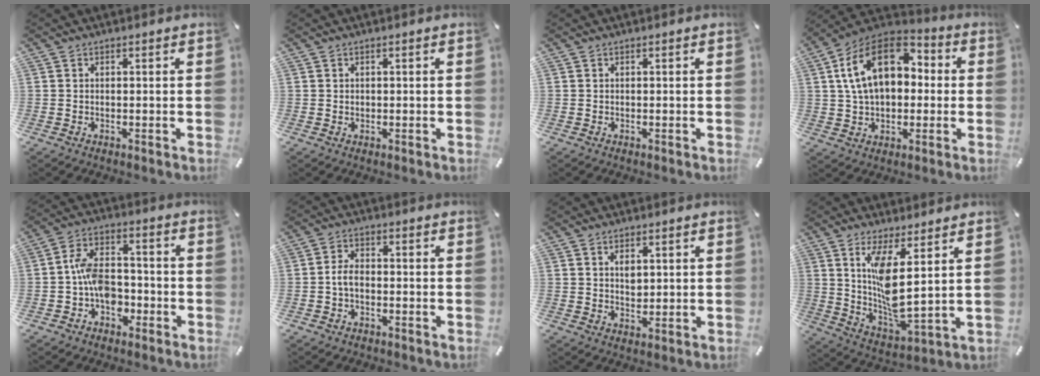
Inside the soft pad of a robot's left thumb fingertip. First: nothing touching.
{"total": 0.6, "force": [0.1, 0.5, 0.2], "torque": [-0.004, 0.003, 0.001]}
{"total": 0.0}
{"total": 17.7, "force": [4.2, 11.7, 12.6], "torque": [-0.245, -0.002, 0.071]}
{"total": 9.8, "force": [-2.9, 7.2, 6.1], "torque": [-0.109, 0.027, -0.050]}
{"total": 4.4, "force": [-1.0, 3.0, 3.0], "torque": [-0.062, 0.010, -0.022]}
{"total": 3.0, "force": [1.2, 2.1, 1.8], "torque": [-0.024, -0.002, 0.018]}
{"total": 11.4, "force": [4.7, 3.1, 9.9], "torque": [-0.198, -0.041, 0.086]}